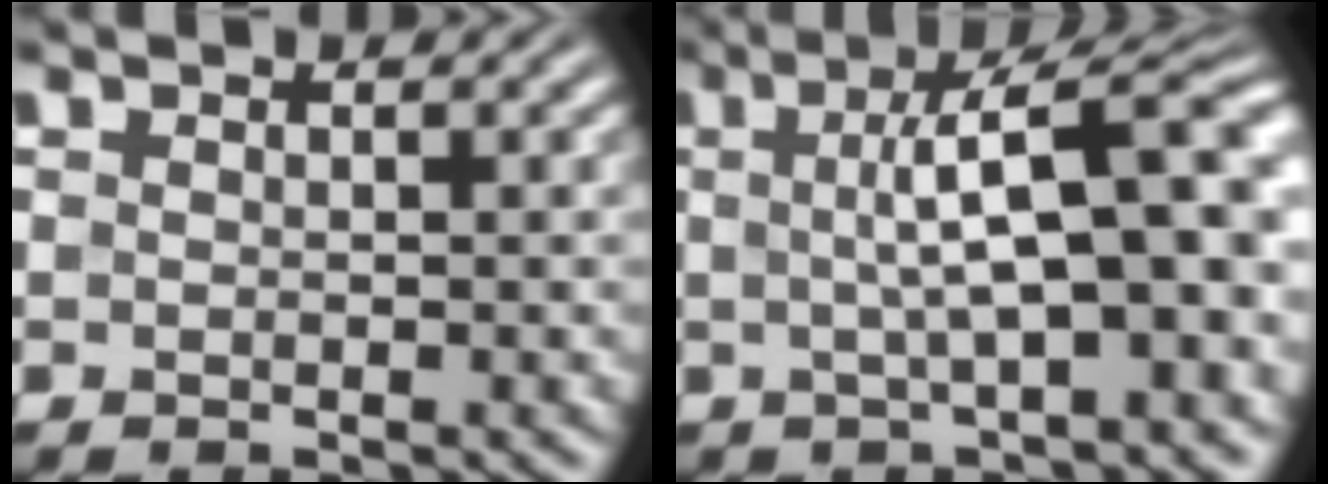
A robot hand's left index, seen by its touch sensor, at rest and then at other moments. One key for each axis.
{"total": 10.1, "fx": 0.8, "fy": 2.9, "fz": 9.7, "tx": -0.129, "ty": 0.017, "tz": 0.006}